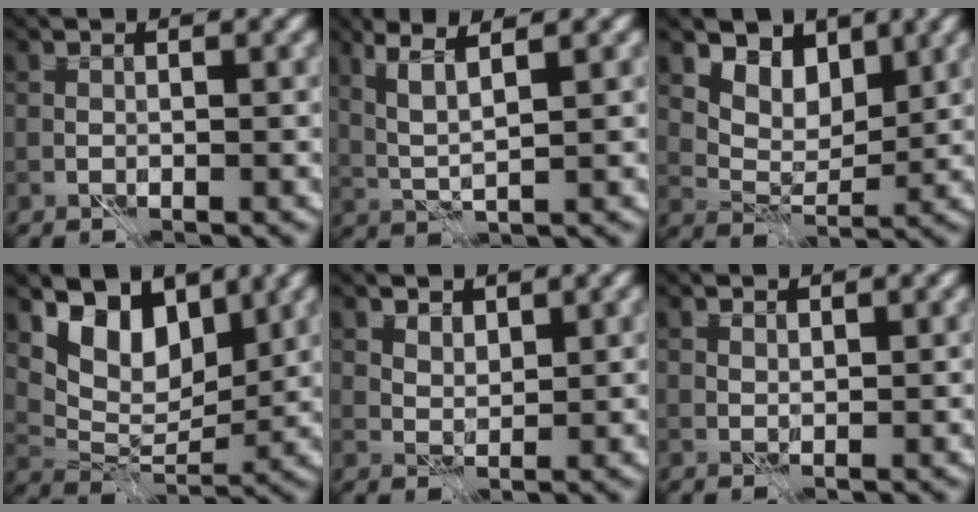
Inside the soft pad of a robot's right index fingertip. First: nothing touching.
{"total": 3.7, "force": [1.7, 0.7, 3.2], "torque": [-0.073, -0.001, 0.042]}
{"total": 4.7, "force": [3.0, 2.8, 2.1], "torque": [-0.046, -0.022, 0.063]}
{"total": 6.7, "force": [3.8, 3.9, 3.9], "torque": [-0.069, -0.011, 0.063]}
{"total": 2.4, "force": [1.7, 1.4, 1.0], "torque": [-0.025, -0.010, 0.044]}
{"total": 0.8, "force": [0.6, 0.4, 0.3], "torque": [-0.010, -0.001, 0.013]}